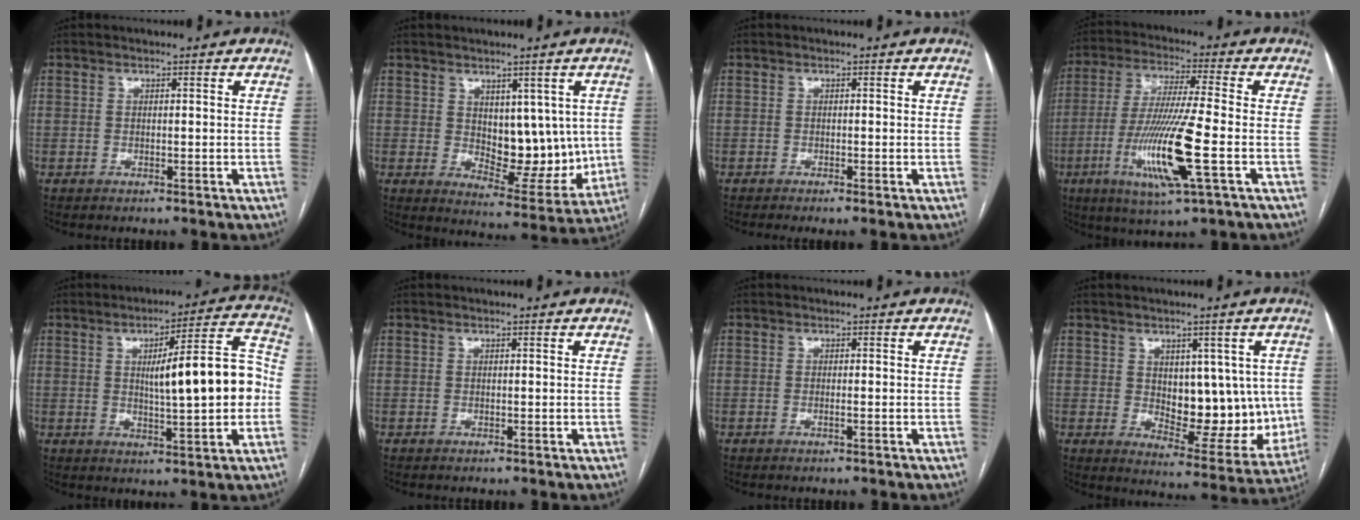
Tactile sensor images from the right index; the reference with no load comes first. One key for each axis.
{"total": 10.3, "fx": 1.1, "fy": 5.6, "fz": 8.5, "tx": -0.099, "ty": -0.008, "tz": 0.035}
{"total": 1.1, "fx": -0.6, "fy": -0.1, "fz": 0.9, "tx": -0.019, "ty": -0.002, "tz": -0.011}
{"total": 14.7, "fx": -4.3, "fy": 0.2, "fz": 14.0, "tx": -0.286, "ty": -0.022, "tz": -0.082}
{"total": 13.6, "fx": 0.0, "fy": 2.3, "fz": 13.4, "tx": -0.187, "ty": 0.029, "tz": 0.004}
{"total": 0.0}
{"total": 0.6, "fx": -0.3, "fy": -0.1, "fz": 0.6, "tx": -0.012, "ty": 0.000, "tz": -0.003}
{"total": 12.2, "fx": 0.9, "fy": 6.3, "fz": 10.4, "tx": -0.118, "ty": -0.003, "tz": 0.031}